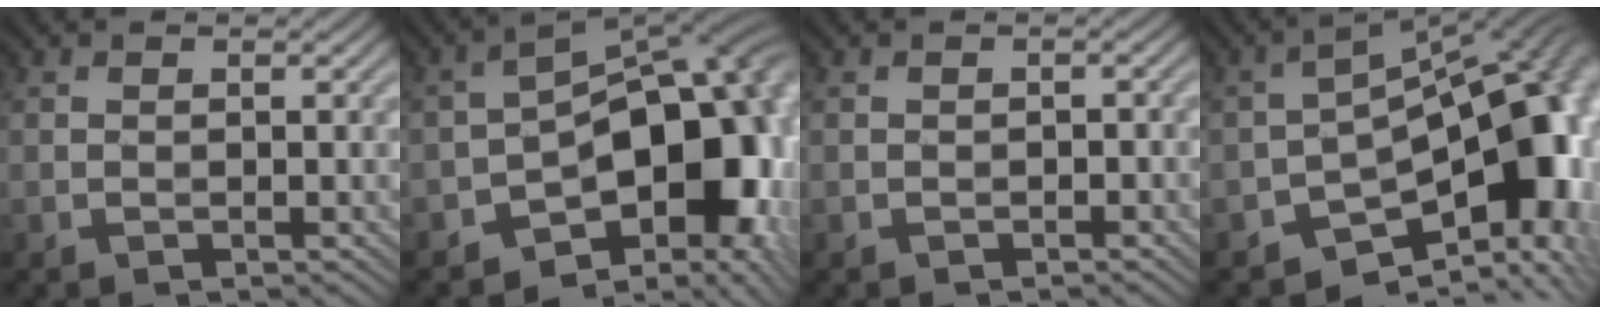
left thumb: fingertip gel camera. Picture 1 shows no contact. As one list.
[{"total": 17.1, "force": [-6.2, 10.1, 12.3], "torque": [-0.134, -0.013, -0.087]}, {"total": 0.8, "force": [-0.5, 0.4, 0.5], "torque": [-0.004, 0.001, -0.008]}, {"total": 14.1, "force": [-6.1, 7.3, 10.5], "torque": [-0.128, -0.013, -0.108]}]